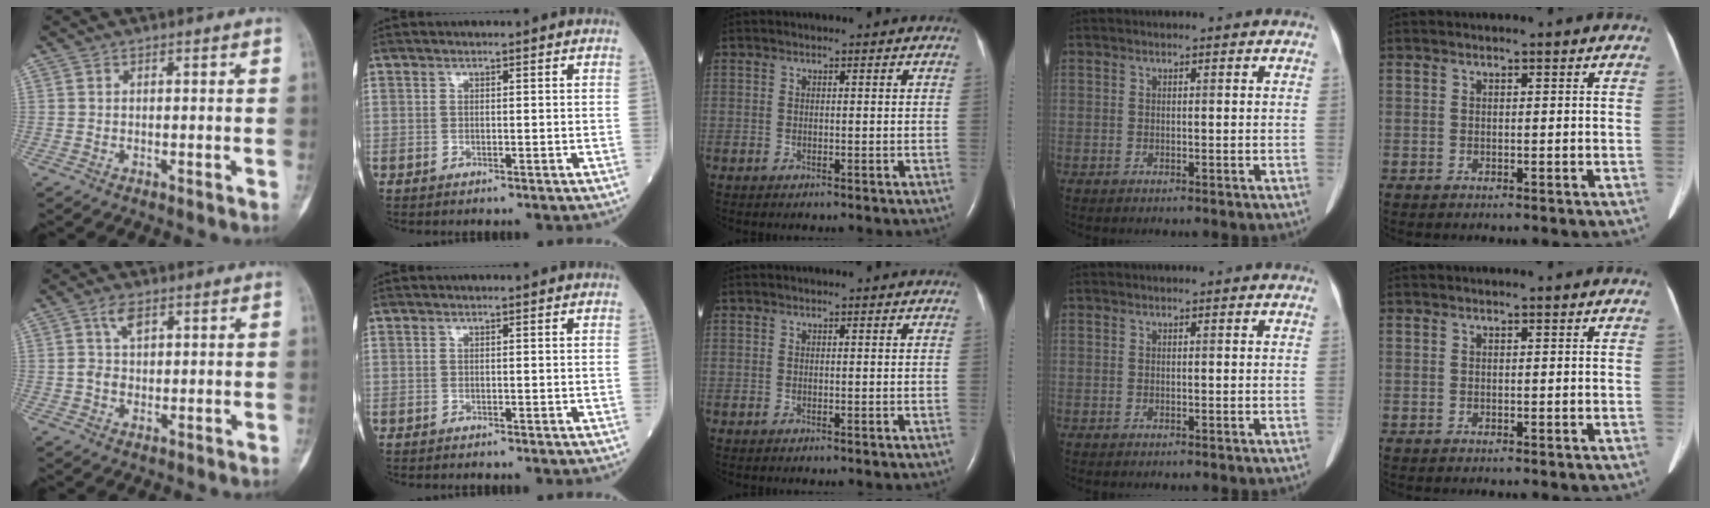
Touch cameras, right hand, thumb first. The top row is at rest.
{"thumb": {"total": 4.2, "force": [1.6, 2.6, 3.0], "torque": [-0.047, 0.000, 0.031]}}